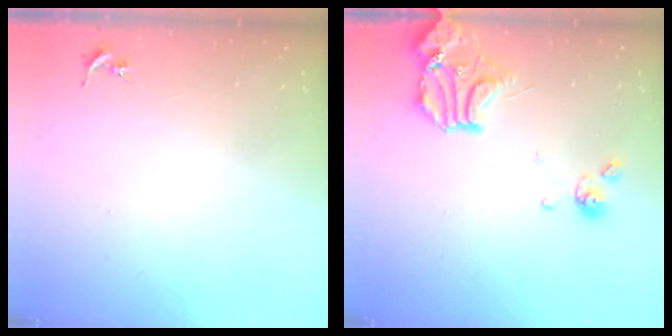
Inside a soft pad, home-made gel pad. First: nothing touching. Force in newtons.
{"total": 14.9, "press": 14.7, "slide": 2.2}